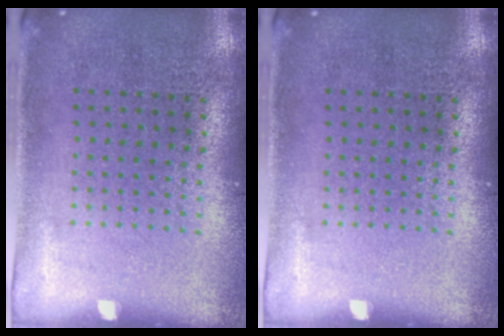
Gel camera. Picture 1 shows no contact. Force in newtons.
{"total": 0.0}